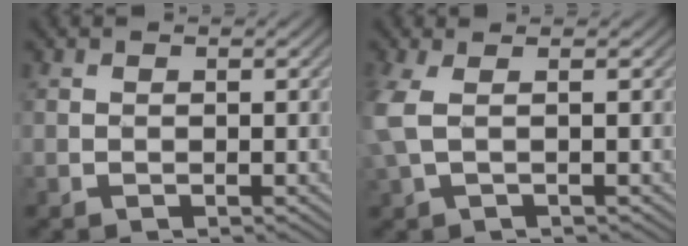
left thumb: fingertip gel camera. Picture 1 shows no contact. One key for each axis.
{"total": 4.0, "fx": 0.2, "fy": 1.8, "fz": 3.5, "tx": -0.111, "ty": 0.006, "tz": 0.001}